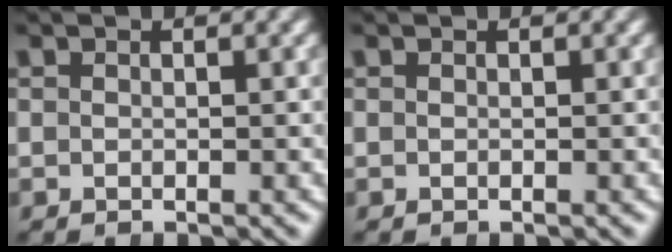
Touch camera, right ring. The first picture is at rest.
{"total": 0.0}